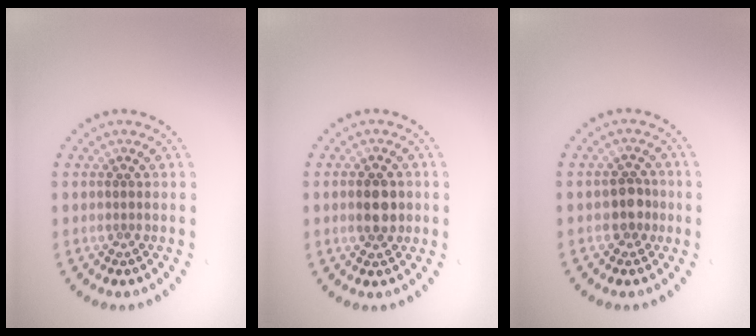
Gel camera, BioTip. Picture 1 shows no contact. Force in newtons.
{"total": 2.6, "press": 2.6, "slide": 0.2}
{"total": 1.9, "press": 1.8, "slide": 0.7}